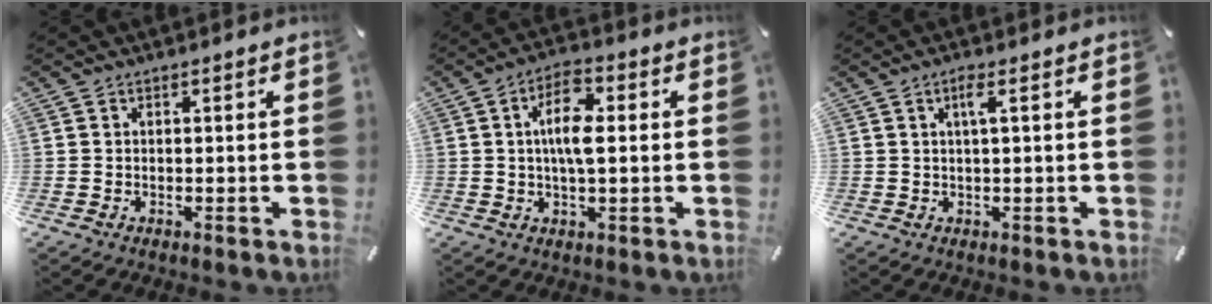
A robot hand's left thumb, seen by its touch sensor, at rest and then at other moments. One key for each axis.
{"total": 8.9, "fx": 1.0, "fy": 3.6, "fz": 8.0, "tx": -0.156, "ty": 0.005, "tz": 0.012}
{"total": 2.9, "fx": 0.8, "fy": 0.2, "fz": 2.8, "tx": -0.055, "ty": 0.002, "tz": 0.010}